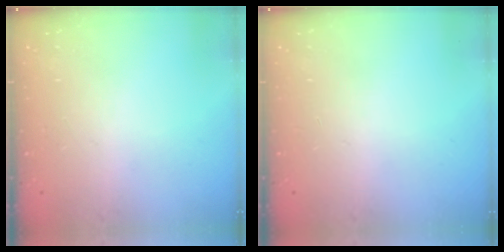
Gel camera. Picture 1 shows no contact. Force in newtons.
{"total": 0.0}